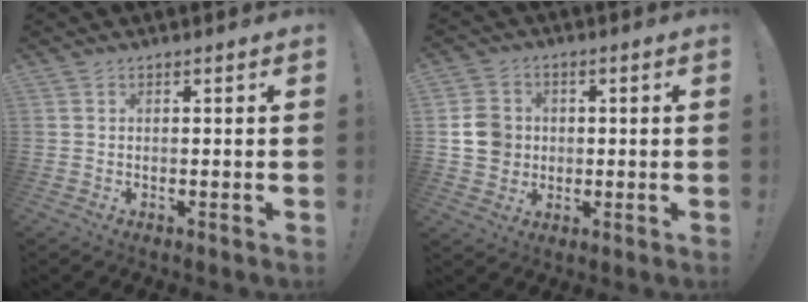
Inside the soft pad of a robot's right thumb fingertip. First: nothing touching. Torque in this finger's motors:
{"motor_torque": [0.82, 0.72, 0.52, -0.19, 0.12]}